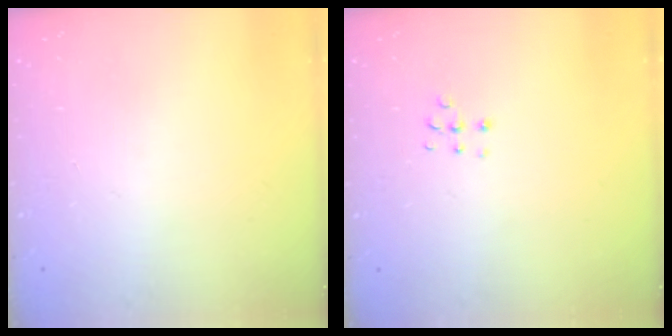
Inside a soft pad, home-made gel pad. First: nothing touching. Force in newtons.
{"total": 4.4, "press": 4.4, "slide": 0.3}